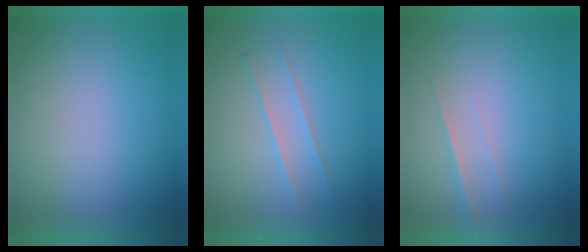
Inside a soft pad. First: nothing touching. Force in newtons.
{"total": 1.9}
{"total": 1.5}